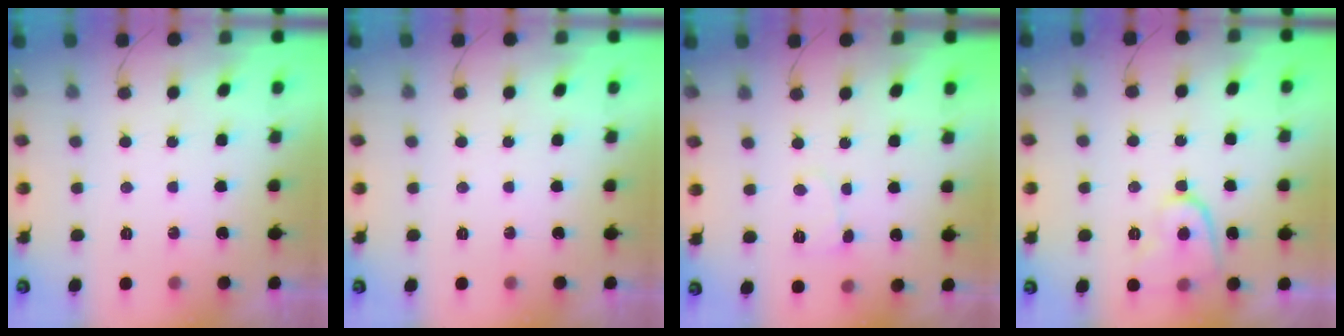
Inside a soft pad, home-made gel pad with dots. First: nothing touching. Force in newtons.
{"total": 0.0}
{"total": 4.3, "press": 4.3, "slide": 0.5}
{"total": 9.8, "press": 9.7, "slide": 1.1}